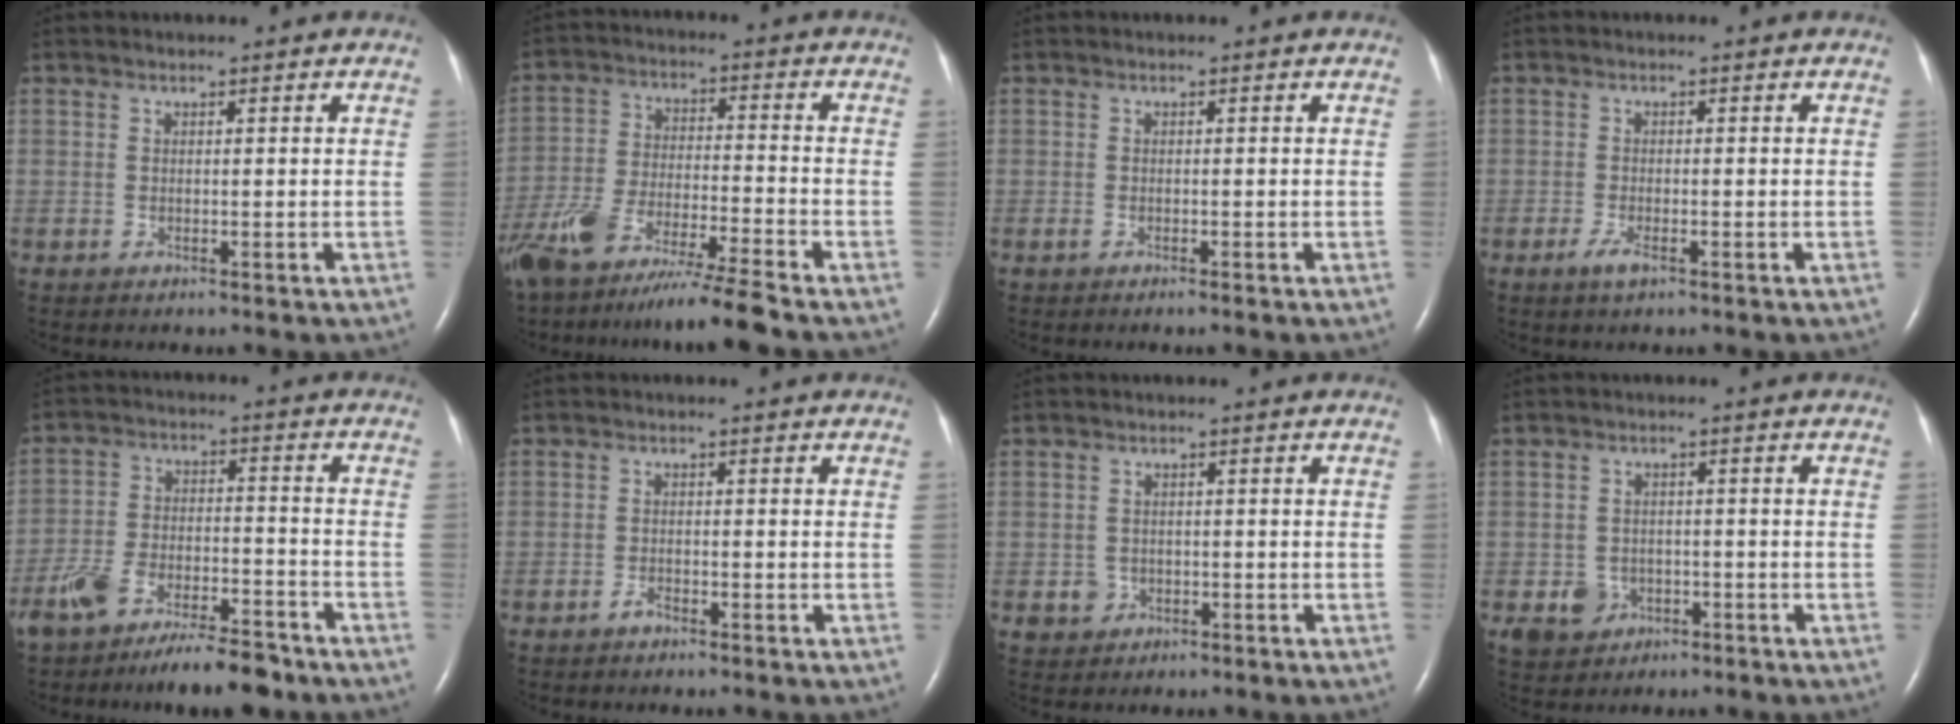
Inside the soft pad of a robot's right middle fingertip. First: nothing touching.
{"total": 15.2, "force": [-12.6, -0.5, 8.6], "torque": [-0.173, -0.039, -0.225]}
{"total": 0.7, "force": [-0.6, 0.0, 0.5], "torque": [-0.015, -0.002, -0.010]}
{"total": 2.0, "force": [-1.2, 0.4, 1.5], "torque": [-0.036, -0.004, -0.023]}
{"total": 12.6, "force": [-10.0, 3.3, 6.9], "torque": [-0.124, 0.003, -0.171]}
{"total": 1.2, "force": [-1.0, 0.3, 0.5], "torque": [-0.013, 0.000, -0.017]}
{"total": 2.1, "force": [-0.7, 2.0, 0.2], "torque": [-0.002, 0.009, -0.007]}
{"total": 3.9, "force": [-1.7, 3.4, 1.0], "torque": [-0.018, 0.006, -0.019]}